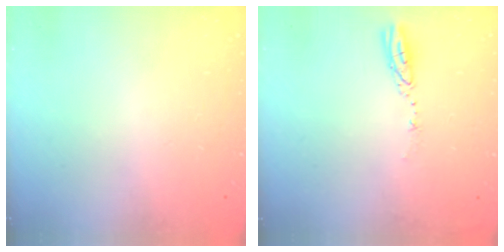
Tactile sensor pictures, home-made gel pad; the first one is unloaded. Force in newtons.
{"total": 3.3, "press": 3.3, "slide": 0.2}